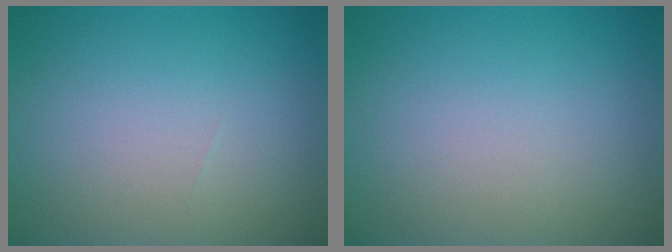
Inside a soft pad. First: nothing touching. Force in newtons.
{"total": 0.0}